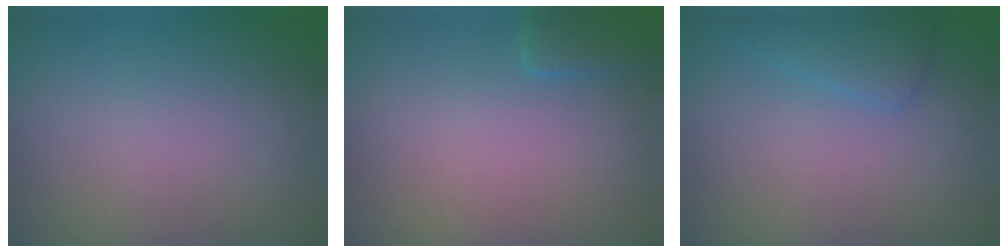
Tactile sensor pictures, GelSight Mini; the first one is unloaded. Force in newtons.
{"total": 1.7, "press": 1.7, "slide": 0.1}
{"total": 2.4, "press": 2.4, "slide": 0.1}